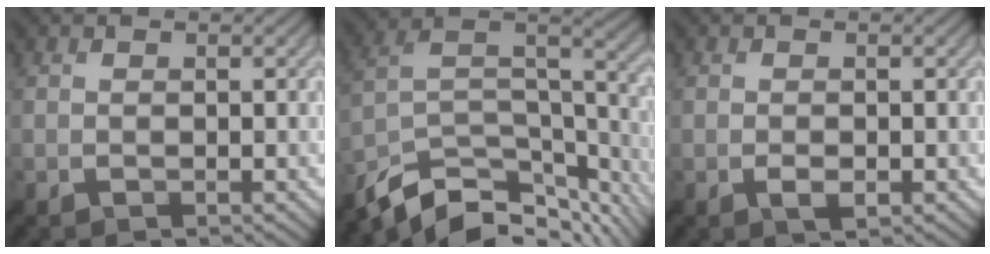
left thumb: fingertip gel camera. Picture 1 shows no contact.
{"total": 14.3, "force": [-10.9, 5.5, 7.5], "torque": [-0.180, -0.011, -0.176]}
{"total": 1.4, "force": [-0.5, 0.7, 1.1], "torque": [-0.022, -0.001, -0.010]}